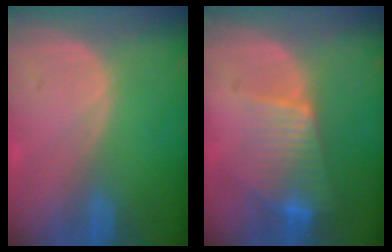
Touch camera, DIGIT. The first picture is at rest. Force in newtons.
{"total": 7.7, "press": 6.6, "slide": 4.0}